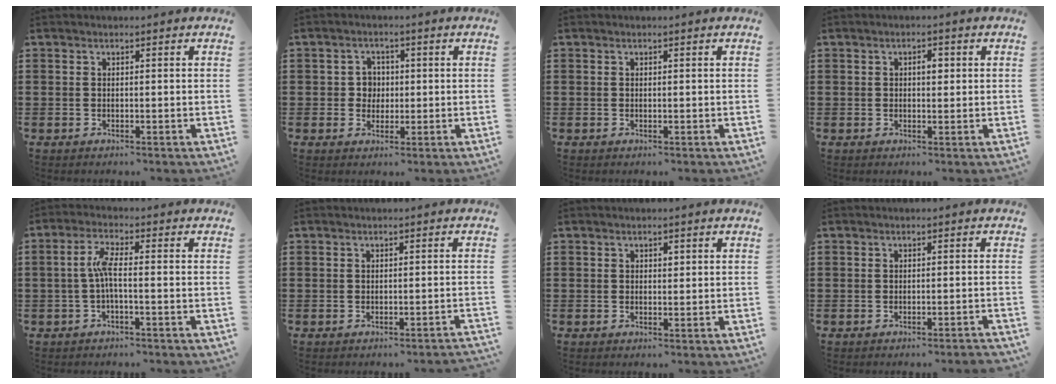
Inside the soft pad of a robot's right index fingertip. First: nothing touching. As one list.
[{"total": 3.1, "force": [0.1, 2.9, 1.3], "torque": [-0.037, 0.010, -0.003]}, {"total": 0.0}, {"total": 2.0, "force": [0.3, 0.9, 1.7], "torque": [-0.027, 0.004, 0.002]}, {"total": 4.3, "force": [-0.7, 0.8, 4.2], "torque": [-0.093, -0.002, -0.020]}, {"total": 0.8, "force": [-0.6, -0.1, 0.4], "torque": [-0.009, -0.002, -0.013]}, {"total": 0.6, "force": [0.3, 0.5, 0.4], "torque": [-0.007, 0.002, 0.005]}, {"total": 0.9, "force": [-0.8, -0.2, 0.5], "torque": [-0.009, -0.003, -0.015]}]